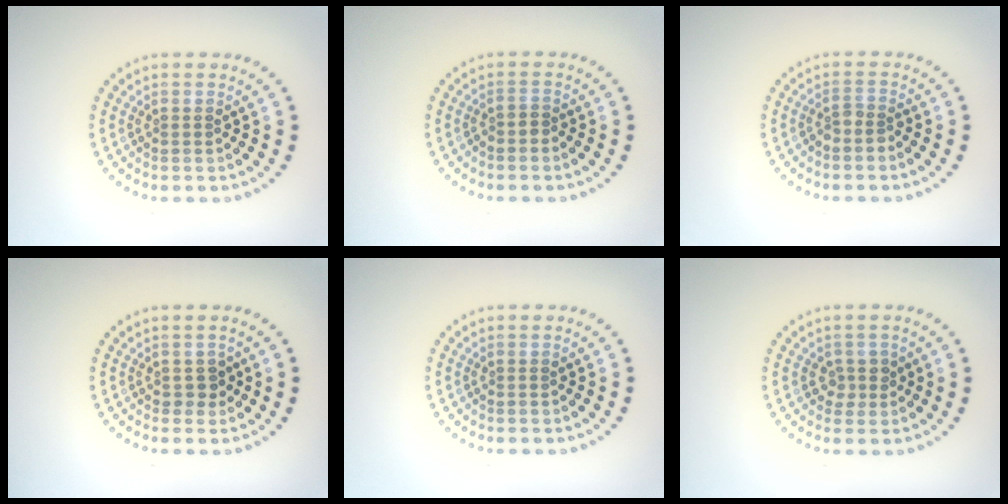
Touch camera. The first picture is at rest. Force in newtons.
{"total": 0.8, "press": 0.5, "slide": 0.6}
{"total": 1.4, "press": 1.0, "slide": 1.0}
{"total": 1.1, "press": 1.0, "slide": 0.5}
{"total": 0.0}
{"total": 1.4, "press": 1.2, "slide": 0.7}